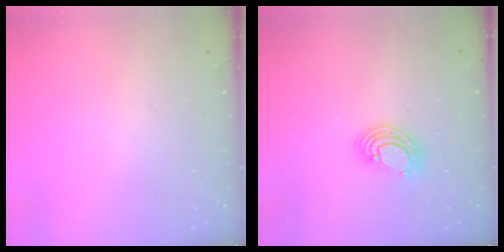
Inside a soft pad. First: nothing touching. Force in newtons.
{"total": 7.5, "press": 7.4, "slide": 1.3}